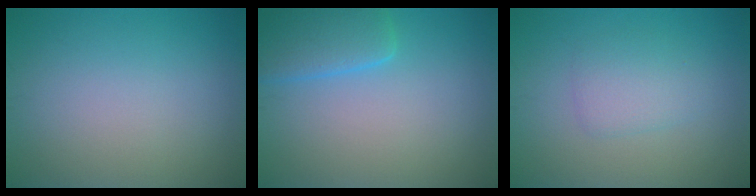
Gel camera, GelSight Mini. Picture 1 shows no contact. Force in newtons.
{"total": 4.2, "press": 4.1, "slide": 0.4}
{"total": 2.3, "press": 2.3, "slide": 0.0}